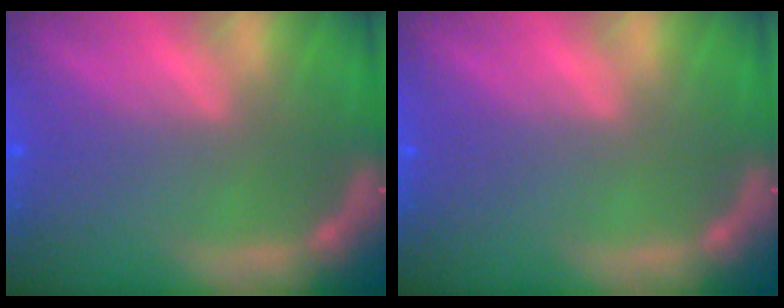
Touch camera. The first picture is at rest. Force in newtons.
{"total": 0.0}